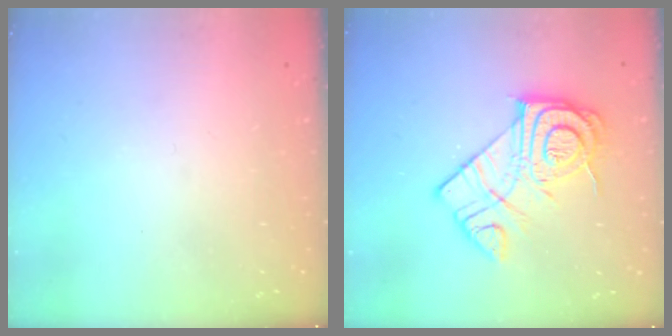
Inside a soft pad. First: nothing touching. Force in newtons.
{"total": 15.6, "press": 15.5, "slide": 0.9}